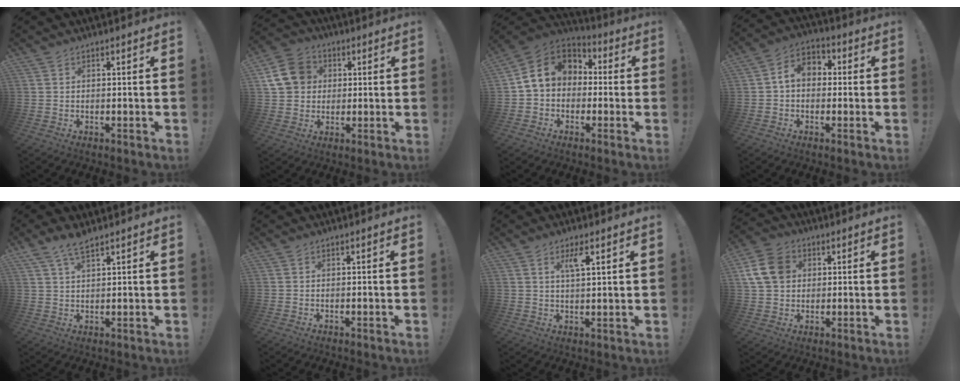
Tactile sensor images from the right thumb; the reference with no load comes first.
{"total": 12.6, "force": [2.6, 10.9, 5.8], "torque": [-0.094, 0.003, 0.055]}
{"total": 10.3, "force": [1.4, 8.6, 5.6], "torque": [-0.097, 0.012, 0.031]}
{"total": 7.4, "force": [0.5, 5.4, 5.0], "torque": [-0.089, 0.020, 0.015]}
{"total": 5.3, "force": [3.9, 1.5, 3.3], "torque": [-0.068, -0.014, 0.072]}
{"total": 0.0}
{"total": 5.0, "force": [2.7, 0.5, 4.2], "torque": [-0.071, -0.008, 0.041]}
{"total": 11.9, "force": [3.1, 9.4, 6.5], "torque": [-0.113, -0.001, 0.065]}